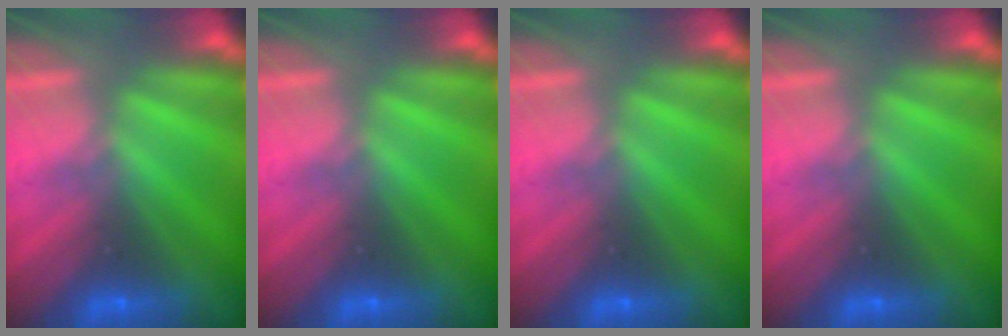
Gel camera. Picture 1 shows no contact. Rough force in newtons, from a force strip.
{"total": 0.0}
{"total": 0.0}
{"total": 0.0}